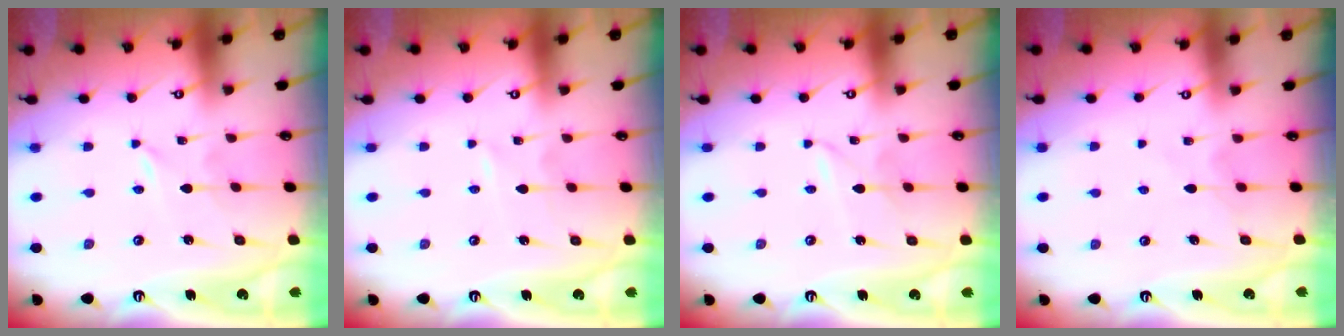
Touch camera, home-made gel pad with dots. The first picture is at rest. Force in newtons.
{"total": 1.1, "press": 1.1, "slide": 0.1}
{"total": 0.9, "press": 0.9, "slide": 0.2}
{"total": 6.2, "press": 6.1, "slide": 0.6}